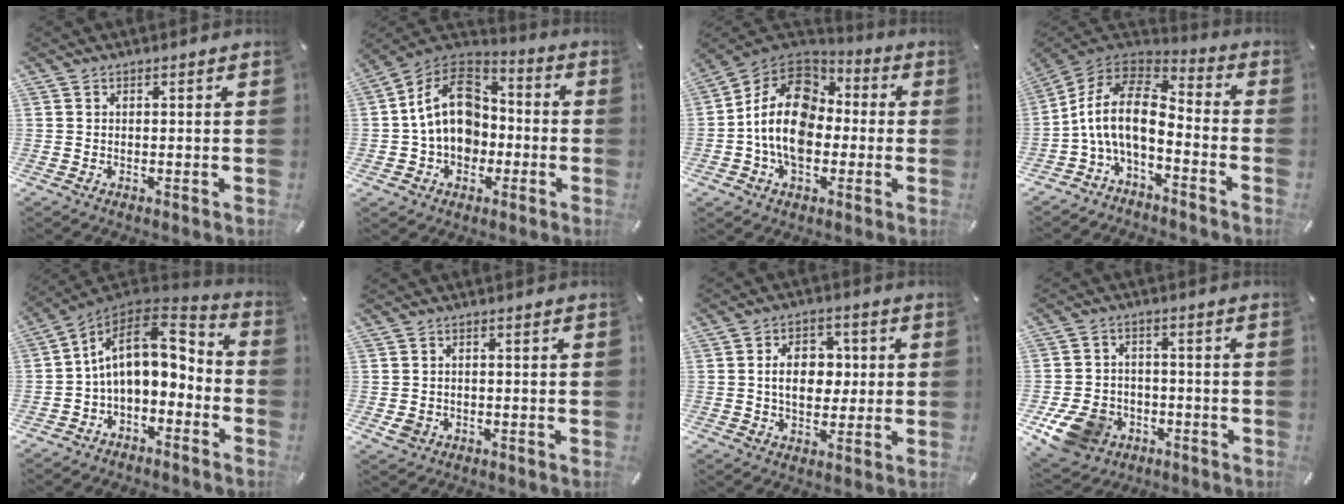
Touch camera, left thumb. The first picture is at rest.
{"total": 16.1, "force": [-1.0, 13.1, 9.3], "torque": [-0.183, 0.017, -0.017]}
{"total": 16.3, "force": [-1.7, 12.3, 10.5], "torque": [-0.220, 0.023, -0.035]}
{"total": 13.4, "force": [-3.2, 7.2, 10.9], "torque": [-0.238, 0.006, -0.063]}
{"total": 14.3, "force": [1.3, 9.2, 10.9], "torque": [-0.191, 0.000, 0.021]}
{"total": 2.2, "force": [-0.6, 1.9, 1.0], "torque": [-0.025, 0.000, -0.014]}
{"total": 9.9, "force": [0.6, 7.2, 6.8], "torque": [-0.117, 0.004, 0.005]}
{"total": 10.9, "force": [-4.8, 8.5, 4.8], "torque": [-0.107, 0.033, -0.085]}